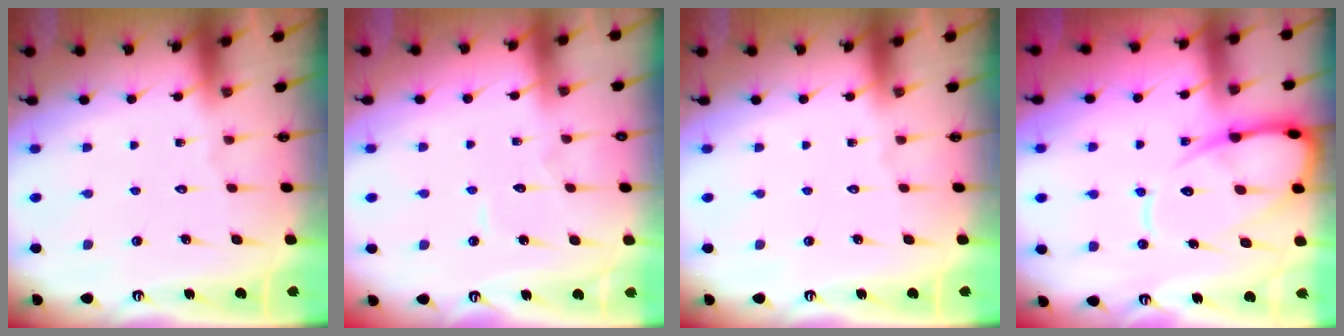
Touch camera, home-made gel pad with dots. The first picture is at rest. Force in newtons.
{"total": 3.9, "press": 3.8, "slide": 0.5}
{"total": 0.0}
{"total": 13.5, "press": 13.4, "slide": 1.3}